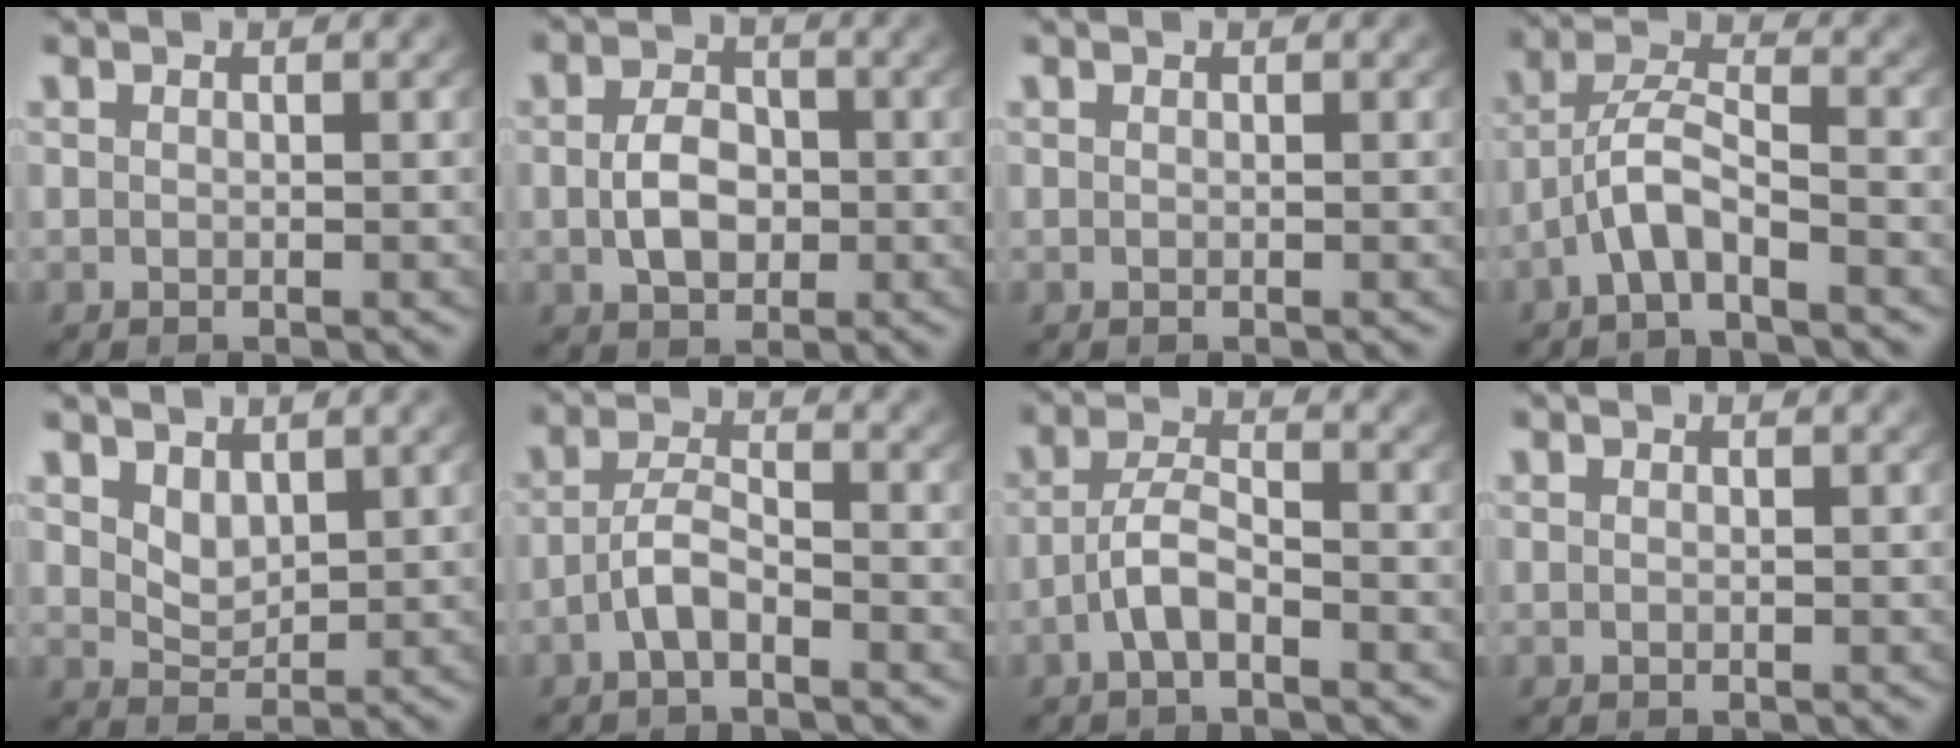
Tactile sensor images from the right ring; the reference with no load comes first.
{"total": 3.7, "force": [-0.6, 2.5, 2.7], "torque": [-0.047, -0.010, -0.001]}
{"total": 0.0}
{"total": 3.8, "force": [-1.4, 2.0, 2.9], "torque": [-0.063, -0.007, -0.030]}
{"total": 2.9, "force": [1.9, 1.7, 1.4], "torque": [-0.033, -0.015, 0.041]}
{"total": 2.9, "force": [-2.0, 1.1, 1.8], "torque": [-0.033, -0.004, -0.035]}
{"total": 3.1, "force": [-1.9, 1.1, 2.1], "torque": [-0.040, -0.002, -0.035]}
{"total": 0.0}